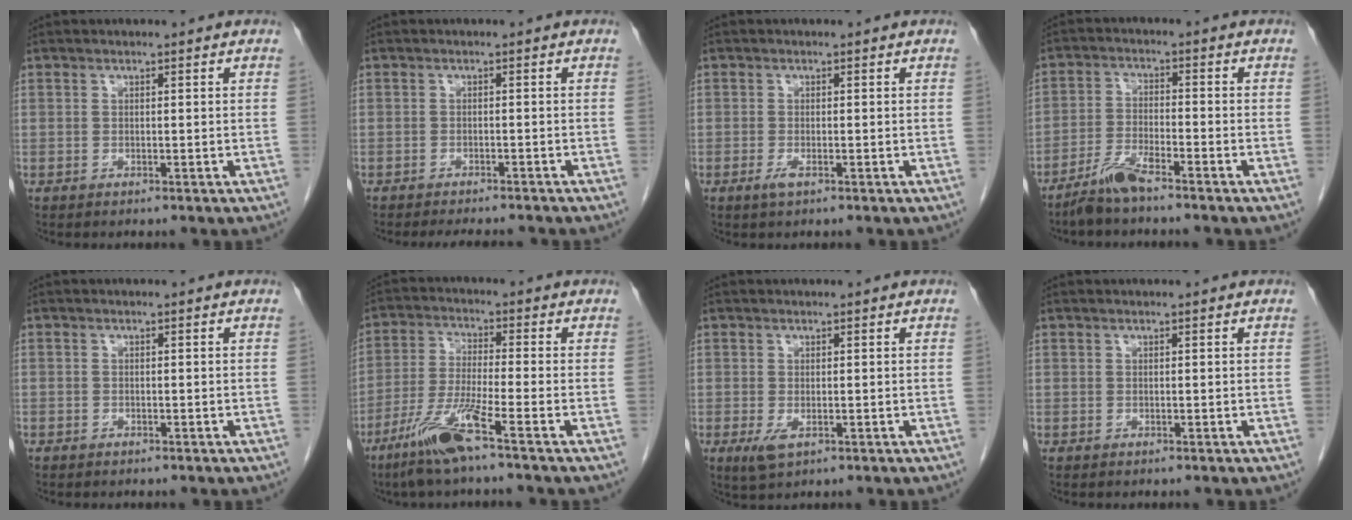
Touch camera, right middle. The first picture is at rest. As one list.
[{"total": 6.5, "force": [-5.9, 1.2, 2.3], "torque": [-0.029, -0.008, -0.075]}, {"total": 1.4, "force": [-0.7, 0.3, 1.2], "torque": [-0.025, -0.002, -0.012]}, {"total": 5.0, "force": [-4.2, 0.3, 2.7], "torque": [-0.062, -0.012, -0.086]}, {"total": 0.8, "force": [-0.6, 0.6, 0.0], "torque": [0.000, 0.004, -0.009]}, {"total": 8.8, "force": [-5.5, -0.8, 6.8], "torque": [-0.145, -0.025, -0.115]}, {"total": 2.6, "force": [-1.0, 1.0, 2.2], "torque": [-0.044, -0.006, -0.012]}, {"total": 0.0}]